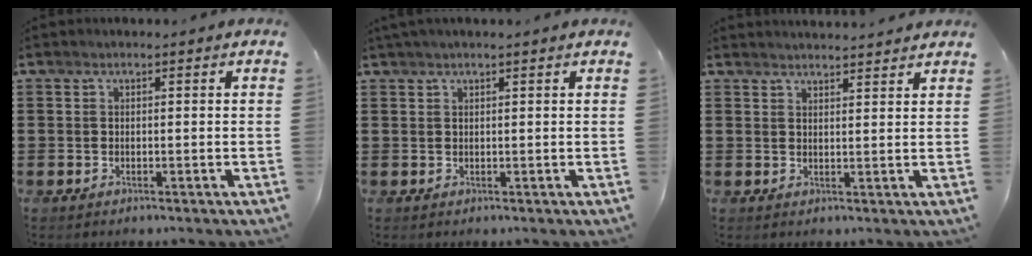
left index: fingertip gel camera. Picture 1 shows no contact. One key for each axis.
{"total": 1.0, "fx": 0.7, "fy": -0.2, "fz": 0.7, "tx": -0.013, "ty": -0.001, "tz": 0.013}
{"total": 2.0, "fx": 2.0, "fy": -0.3, "fz": -0.1, "tx": -0.003, "ty": -0.005, "tz": 0.039}